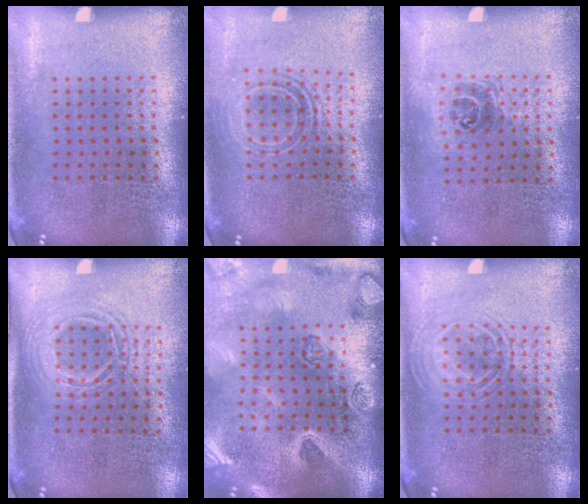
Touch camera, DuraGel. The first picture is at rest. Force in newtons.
{"total": 1.7, "press": 1.3, "slide": 1.1}
{"total": 1.0, "press": 0.8, "slide": 0.5}
{"total": 1.5, "press": 1.3, "slide": 0.7}
{"total": 4.0, "press": 3.2, "slide": 2.4}
{"total": 1.3, "press": 1.2, "slide": 0.2}